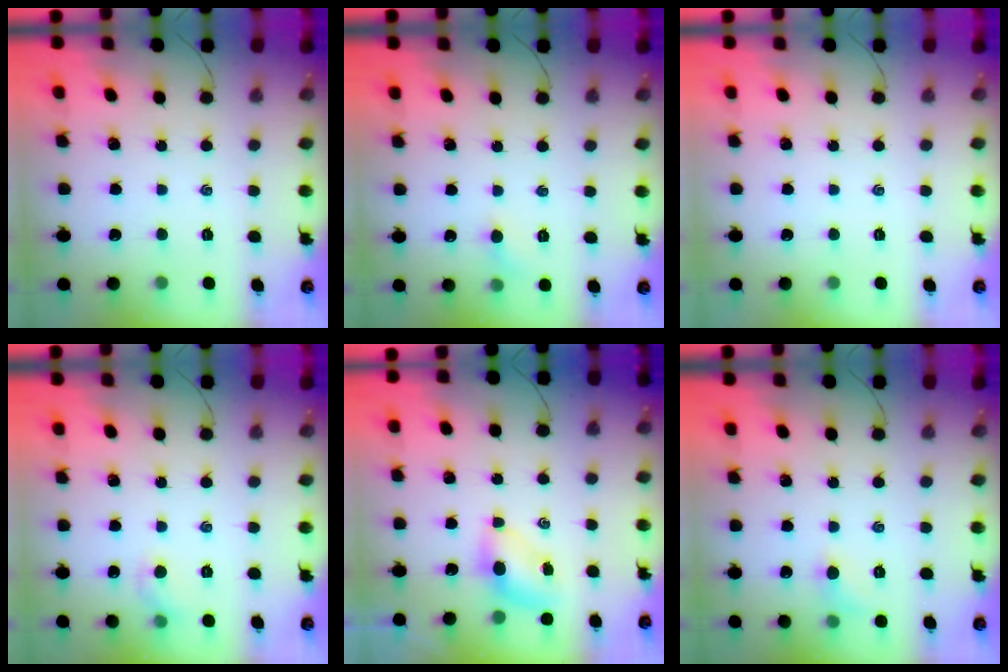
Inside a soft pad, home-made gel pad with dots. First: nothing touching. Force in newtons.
{"total": 3.8, "press": 3.6, "slide": 1.3}
{"total": 0.0}
{"total": 5.4, "press": 5.2, "slide": 1.5}
{"total": 5.2, "press": 5.2, "slide": 0.4}
{"total": 5.6, "press": 5.5, "slide": 1.4}